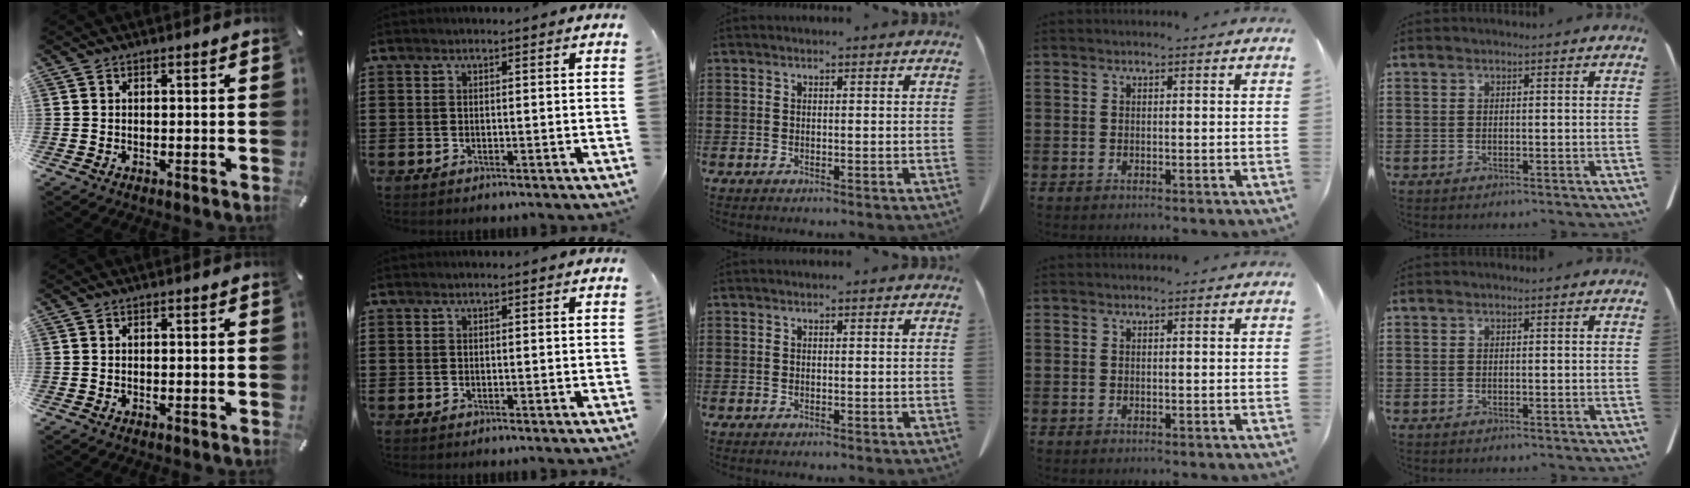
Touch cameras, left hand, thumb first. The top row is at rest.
{}